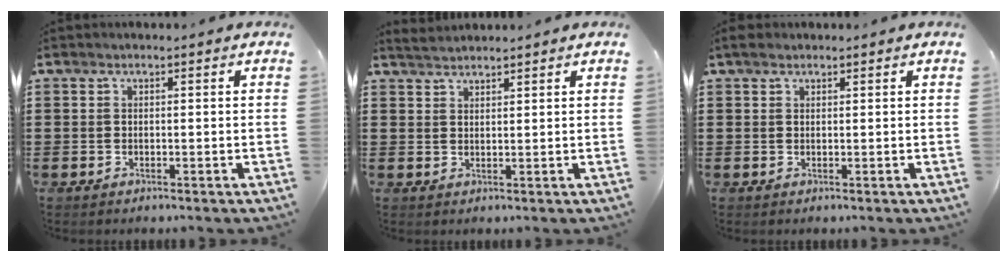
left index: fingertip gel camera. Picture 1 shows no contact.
{"total": 2.0, "force": [2.0, 0.1, 0.2], "torque": [-0.010, 0.003, 0.041]}
{"total": 1.2, "force": [0.9, 0.6, 0.5], "torque": [-0.012, 0.005, 0.016]}